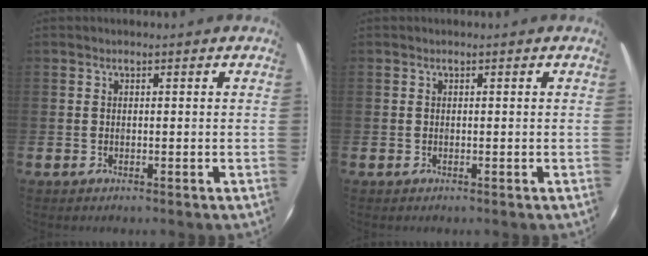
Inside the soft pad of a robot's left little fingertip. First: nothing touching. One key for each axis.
{"total": 0.0}